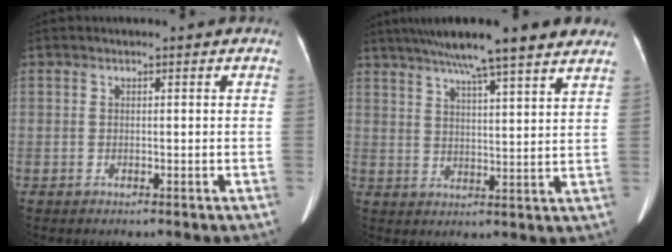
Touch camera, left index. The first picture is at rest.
{"total": 16.8, "force": [13.4, 1.0, 10.0], "torque": [-0.160, 0.033, 0.186]}